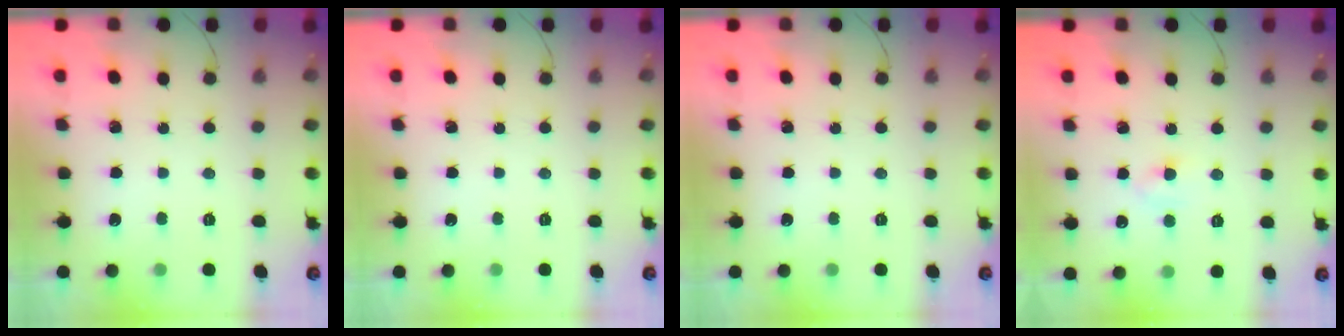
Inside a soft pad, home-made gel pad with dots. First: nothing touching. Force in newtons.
{"total": 0.0}
{"total": 0.0}
{"total": 3.8, "press": 3.6, "slide": 1.1}